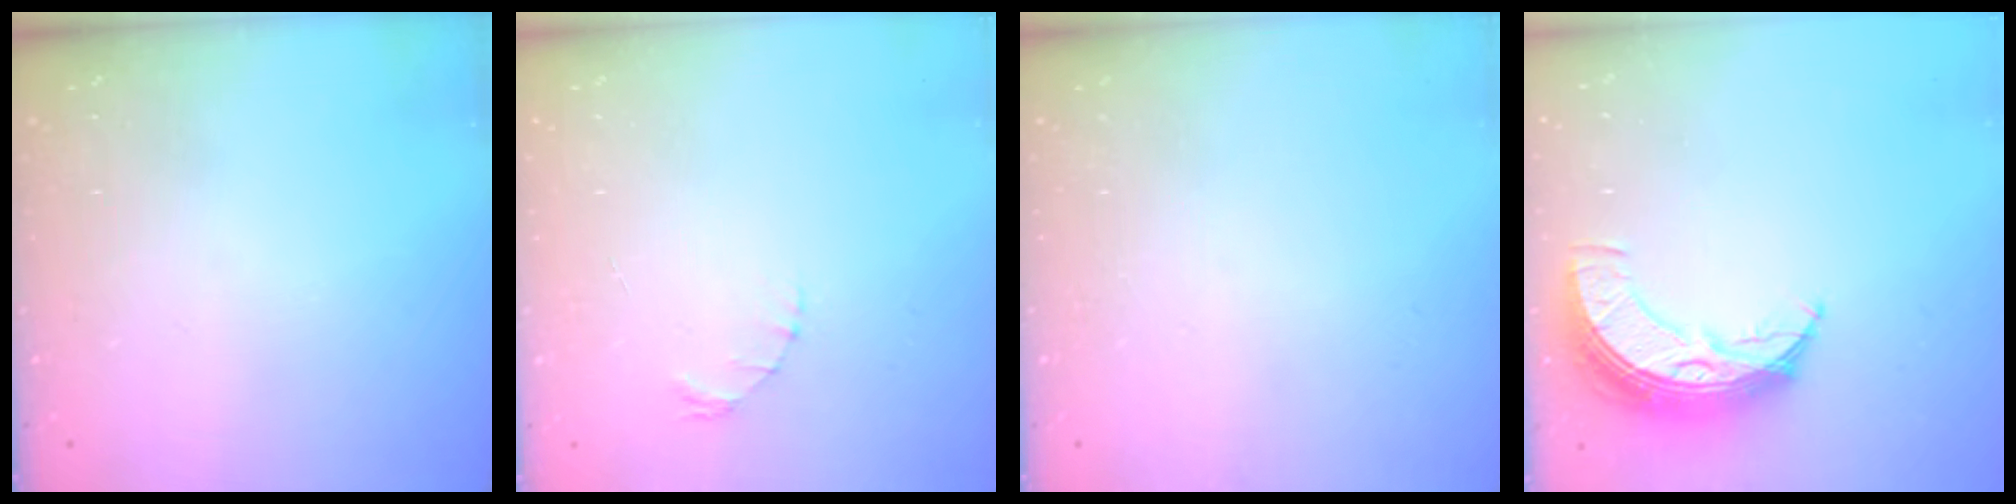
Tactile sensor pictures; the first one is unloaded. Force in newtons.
{"total": 1.6, "press": 1.5, "slide": 0.3}
{"total": 0.0}
{"total": 9.4, "press": 9.4, "slide": 0.7}